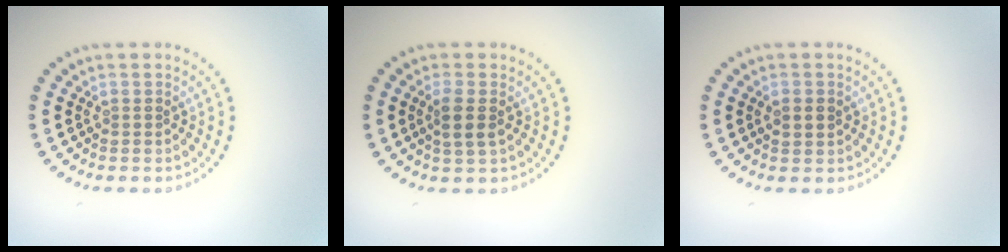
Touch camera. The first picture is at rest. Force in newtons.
{"total": 2.1, "press": 1.9, "slide": 0.8}
{"total": 1.7, "press": 1.7, "slide": 0.0}